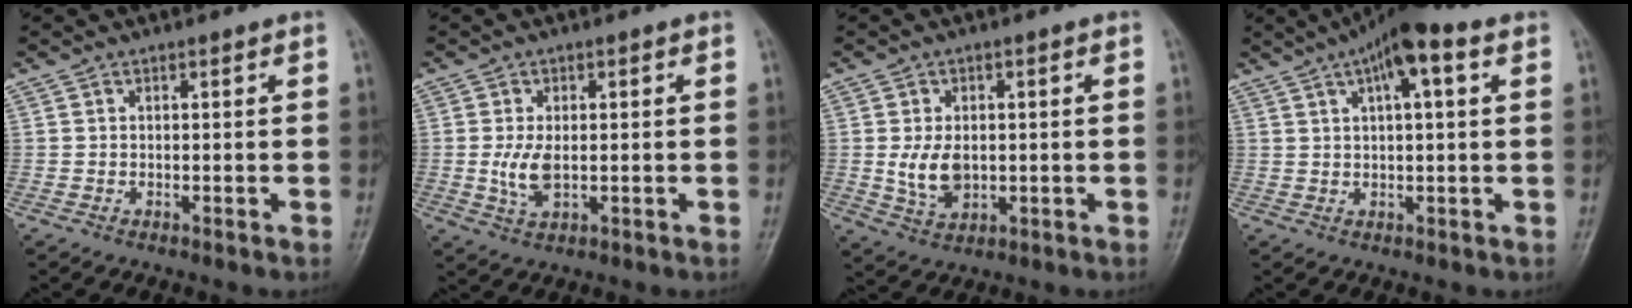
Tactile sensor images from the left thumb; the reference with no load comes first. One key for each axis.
{"total": 4.6, "fx": -0.1, "fy": 2.3, "fz": 3.9, "tx": -0.087, "ty": -0.008, "tz": 0.001}
{"total": 6.1, "fx": 0.0, "fy": 4.0, "fz": 4.6, "tx": -0.078, "ty": -0.007, "tz": 0.009}
{"total": 10.0, "fx": 4.5, "fy": 2.6, "fz": 8.5, "tx": -0.136, "ty": 0.019, "tz": 0.066}